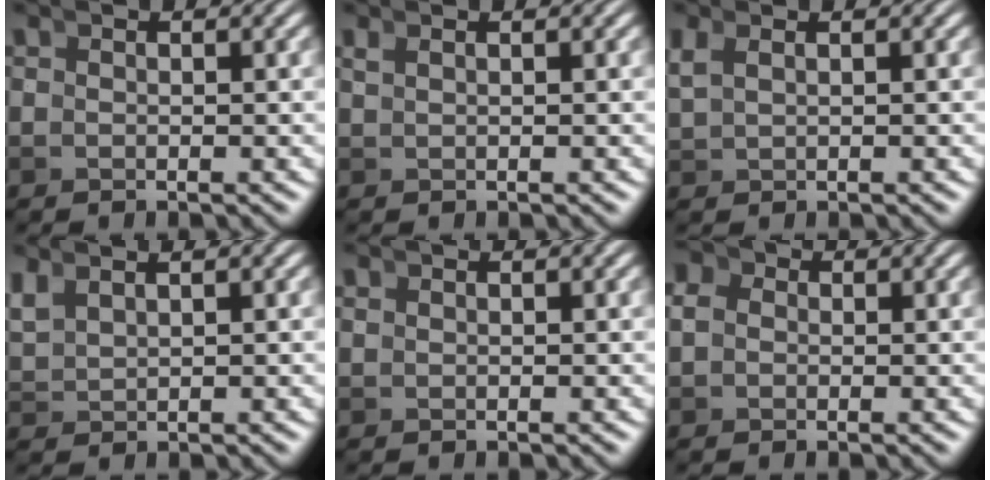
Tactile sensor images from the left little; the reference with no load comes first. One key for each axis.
{"total": 0.9, "fx": 0.4, "fy": -0.8, "fz": 0.1, "tx": 0.006, "ty": 0.004, "tz": 0.015}
{"total": 1.0, "fx": 0.8, "fy": 0.0, "fz": 0.7, "tx": -0.011, "ty": 0.004, "tz": 0.025}
{"total": 1.9, "fx": 1.5, "fy": 0.7, "fz": 0.9, "tx": -0.018, "ty": 0.005, "tz": 0.038}
{"total": 0.6, "fx": 0.3, "fy": -0.5, "fz": -0.1, "tx": 0.008, "ty": -0.001, "tz": 0.011}
{"total": 3.0, "fx": 0.8, "fy": 2.6, "fz": 1.2, "tx": -0.029, "ty": 0.004, "tz": 0.005}